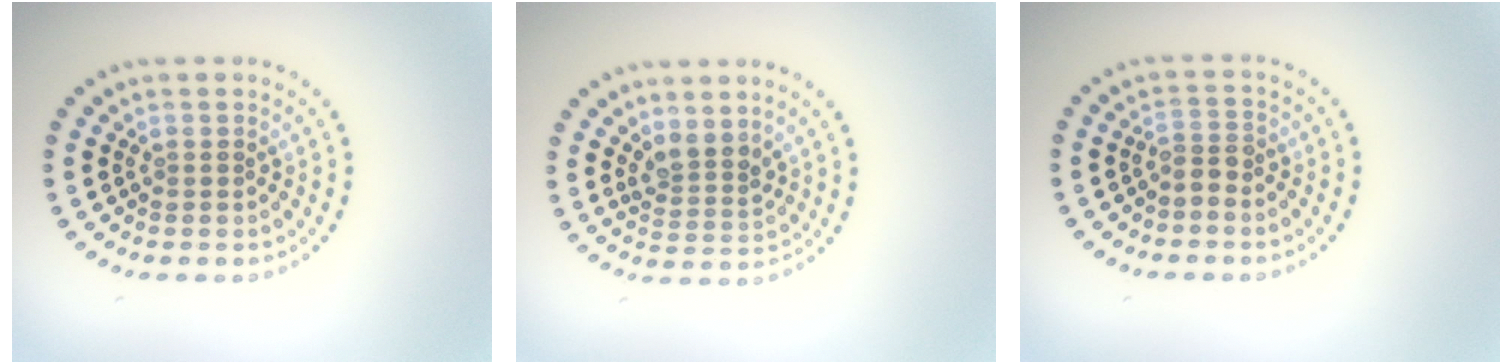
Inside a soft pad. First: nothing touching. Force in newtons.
{"total": 2.3, "press": 1.8, "slide": 1.5}
{"total": 1.9, "press": 1.4, "slide": 1.3}